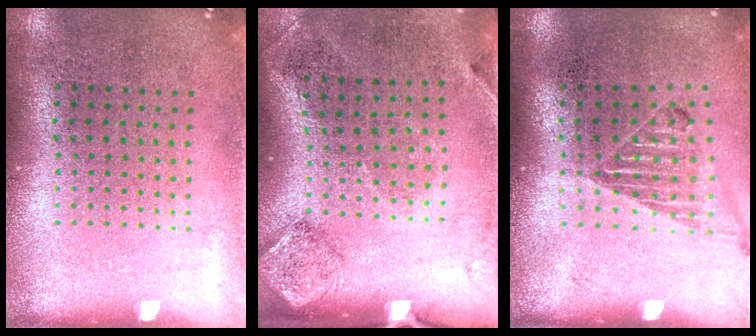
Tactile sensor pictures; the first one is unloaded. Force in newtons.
{"total": 2.0, "press": 1.1, "slide": 1.7}
{"total": 1.1, "press": 1.1, "slide": 0.2}